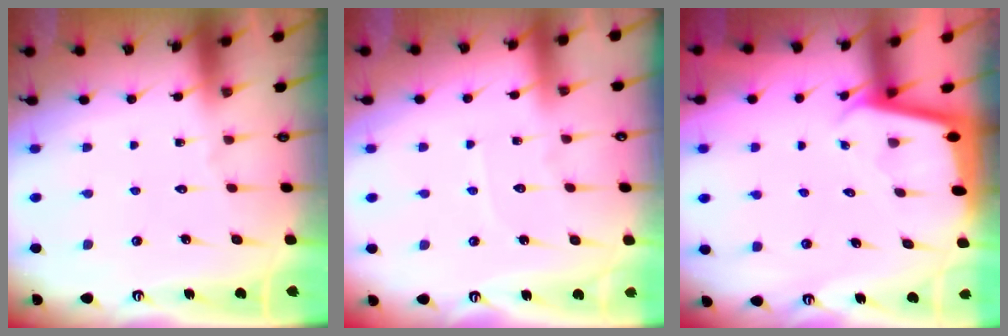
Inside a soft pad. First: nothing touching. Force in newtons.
{"total": 3.5, "press": 3.5, "slide": 0.4}
{"total": 1.7, "press": 1.7, "slide": 0.0}